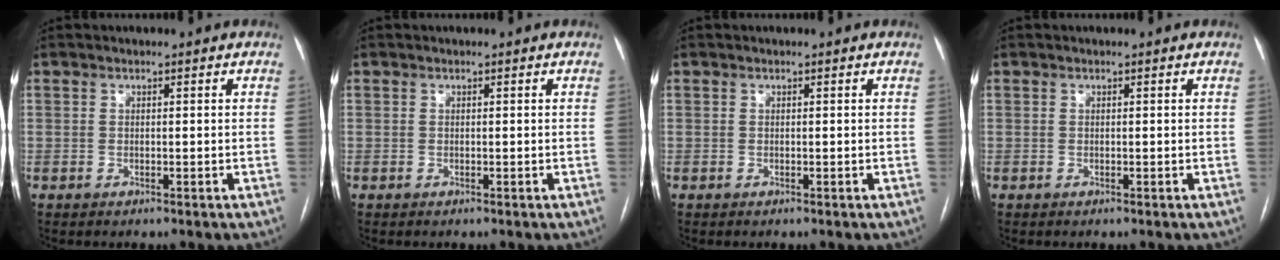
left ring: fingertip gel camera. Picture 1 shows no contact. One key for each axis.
{"total": 0.0}
{"total": 0.0}
{"total": 0.0}